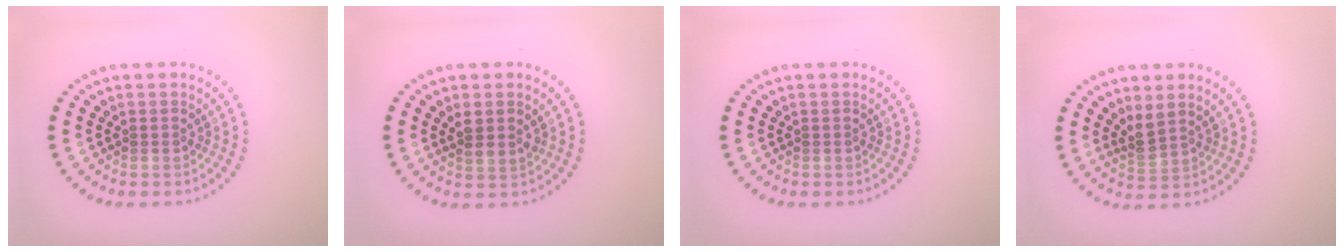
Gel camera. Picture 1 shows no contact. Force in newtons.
{"total": 1.9, "press": 1.7, "slide": 0.8}
{"total": 0.0}
{"total": 2.0, "press": 1.5, "slide": 1.3}